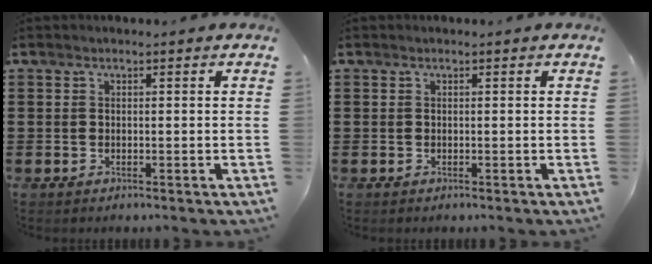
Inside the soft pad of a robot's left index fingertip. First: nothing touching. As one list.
[{"total": 0.0}]